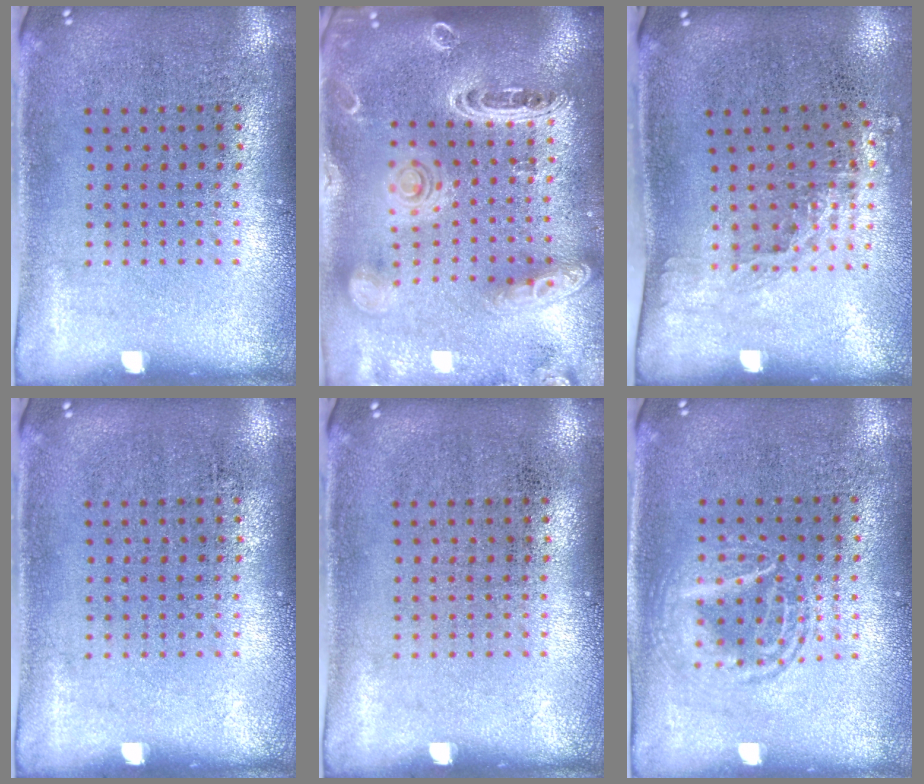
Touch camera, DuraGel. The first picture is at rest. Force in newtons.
{"total": 2.6, "press": 2.3, "slide": 1.1}
{"total": 1.4, "press": 1.1, "slide": 0.9}
{"total": 0.0}
{"total": 0.0}
{"total": 1.4, "press": 1.4, "slide": 0.1}